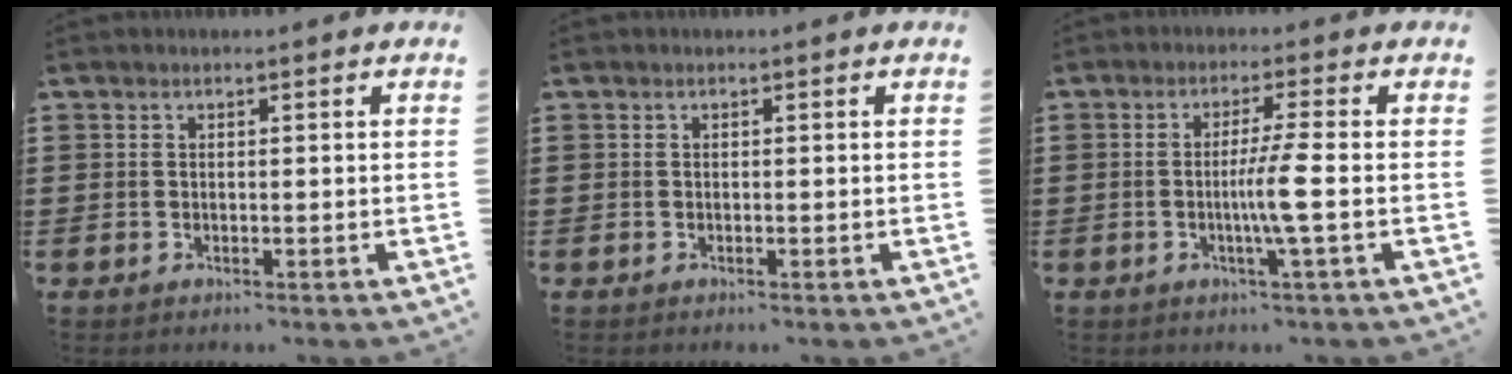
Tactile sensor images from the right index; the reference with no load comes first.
{"total": 0.0}
{"total": 5.2, "force": [-0.9, -1.0, 5.1], "torque": [-0.096, -0.015, -0.024]}